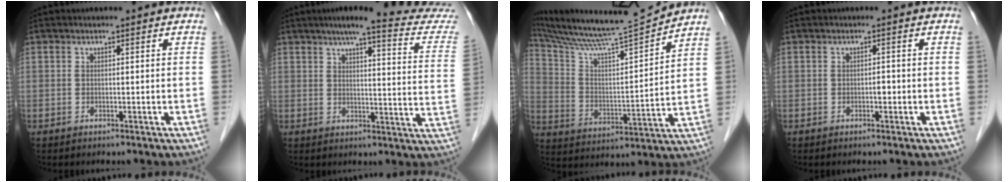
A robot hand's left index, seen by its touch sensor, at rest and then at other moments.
{"total": 19.7, "force": [18.0, 0.3, 8.0], "torque": [-0.097, -0.055, 0.203]}
{"total": 15.8, "force": [14.8, -1.8, 5.2], "torque": [-0.108, -0.019, 0.251]}
{"total": 0.6, "force": [-0.2, 0.3, 0.5], "torque": [-0.007, 0.002, -0.006]}